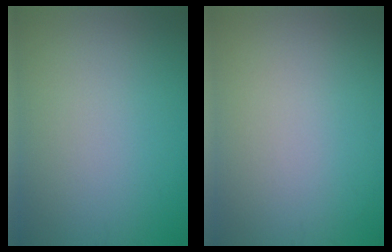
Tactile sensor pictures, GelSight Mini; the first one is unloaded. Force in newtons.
{"total": 0.0}